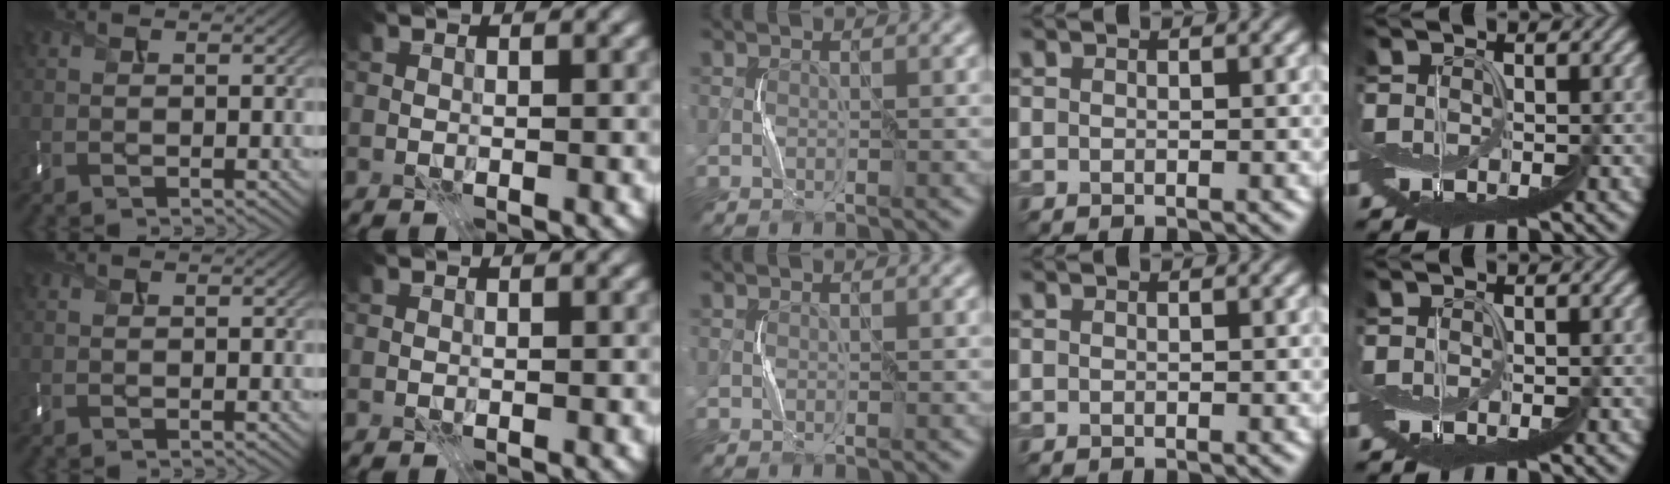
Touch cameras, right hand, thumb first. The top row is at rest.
{}